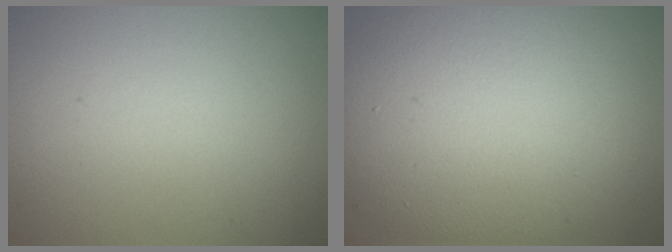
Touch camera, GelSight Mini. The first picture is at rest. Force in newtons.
{"total": 10.9, "press": 10.9, "slide": 0.6}